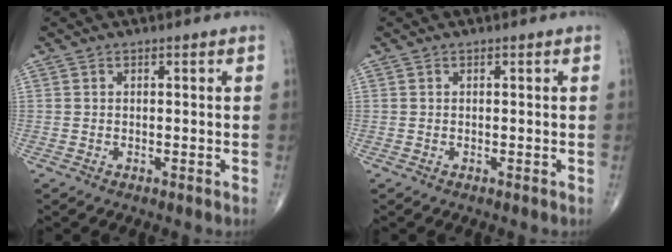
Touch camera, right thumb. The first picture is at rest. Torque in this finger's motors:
{"motor_torque": [0.03, 0.07, -0.02, 0.01, 0.00]}